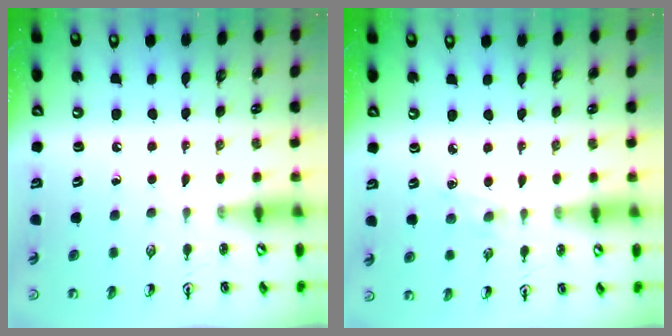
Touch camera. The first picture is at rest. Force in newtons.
{"total": 3.7, "press": 3.7, "slide": 0.5}